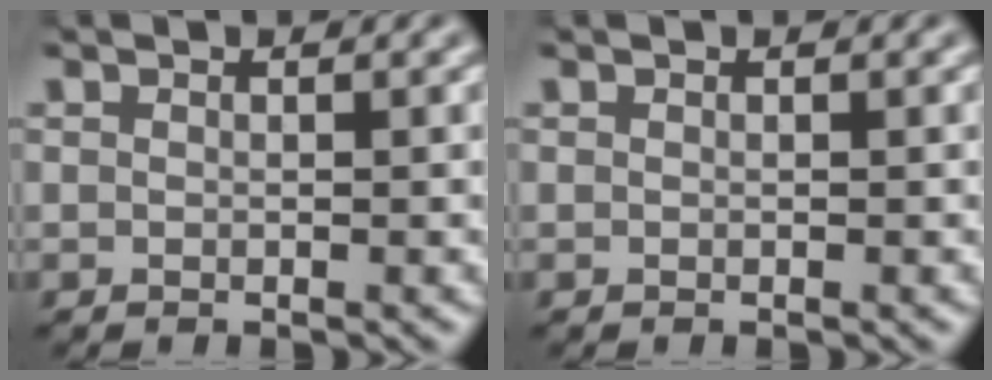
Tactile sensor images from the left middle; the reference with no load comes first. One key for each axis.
{"total": 0.0}